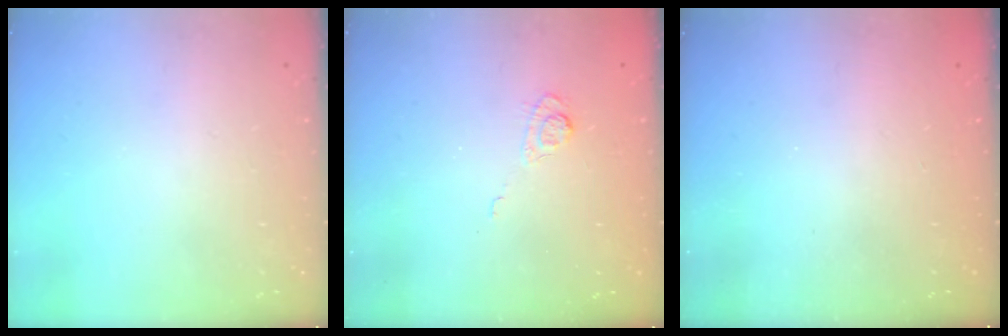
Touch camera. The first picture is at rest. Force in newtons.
{"total": 3.4, "press": 3.1, "slide": 1.5}
{"total": 2.3, "press": 2.2, "slide": 0.7}